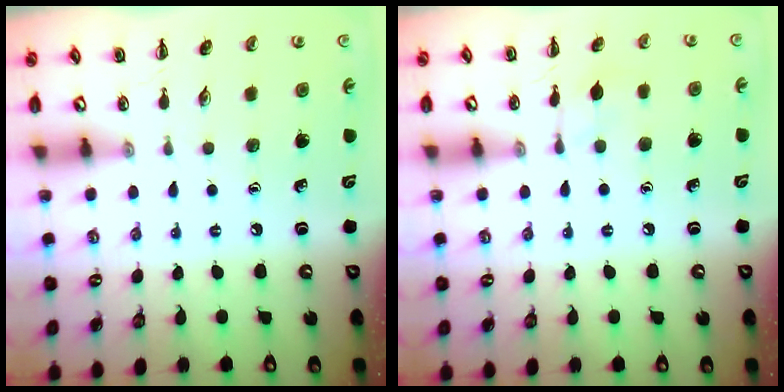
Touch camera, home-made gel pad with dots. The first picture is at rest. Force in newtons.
{"total": 6.3, "press": 5.9, "slide": 2.2}